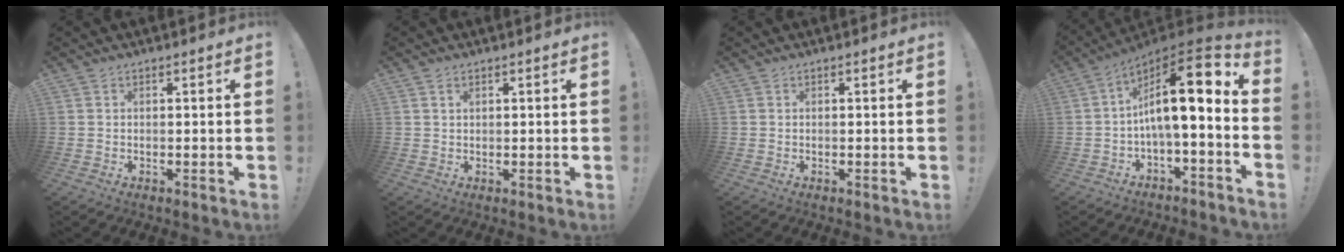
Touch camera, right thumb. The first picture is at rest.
{"total": 1.2, "force": [0.8, 0.7, 0.7], "torque": [-0.012, 0.001, 0.014]}
{"total": 0.0}
{"total": 14.9, "force": [2.7, 3.4, 14.2], "torque": [-0.223, -0.027, 0.040]}